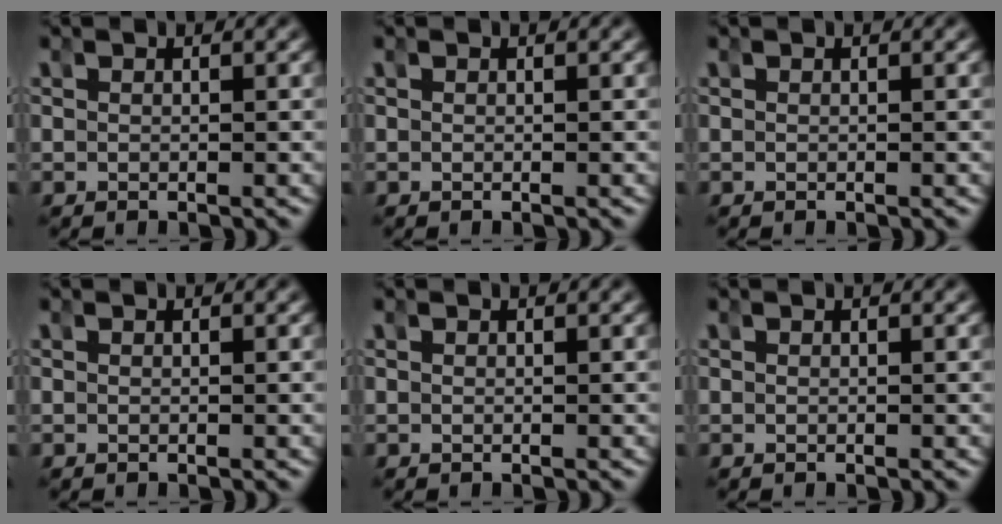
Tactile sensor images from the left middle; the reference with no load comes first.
{"total": 0.0}
{"total": 0.0}
{"total": 0.0}
{"total": 0.0}
{"total": 0.0}